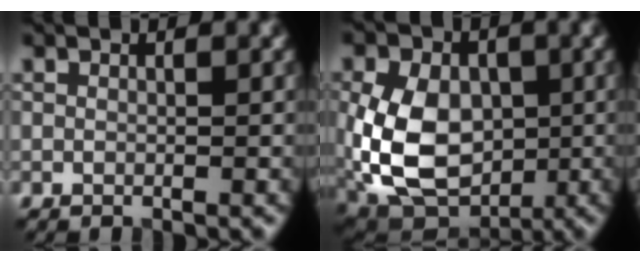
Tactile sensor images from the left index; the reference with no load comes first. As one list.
[{"total": 10.6, "force": [-0.7, 7.5, 7.4], "torque": [-0.164, -0.010, -0.019]}]